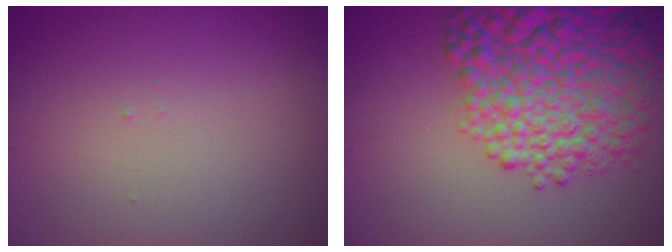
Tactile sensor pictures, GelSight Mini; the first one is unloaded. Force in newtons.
{"total": 10.7, "press": 10.7, "slide": 0.5}